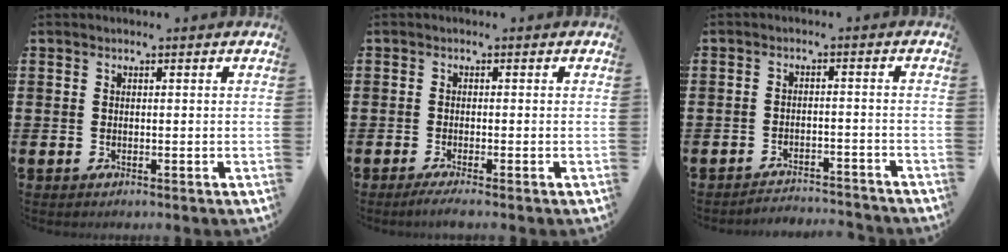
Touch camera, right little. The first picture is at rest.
{"total": 1.3, "force": [-0.8, 0.0, 1.1], "torque": [-0.016, -0.002, -0.014]}
{"total": 2.6, "force": [-2.6, -0.1, -0.2], "torque": [-0.003, 0.004, -0.057]}